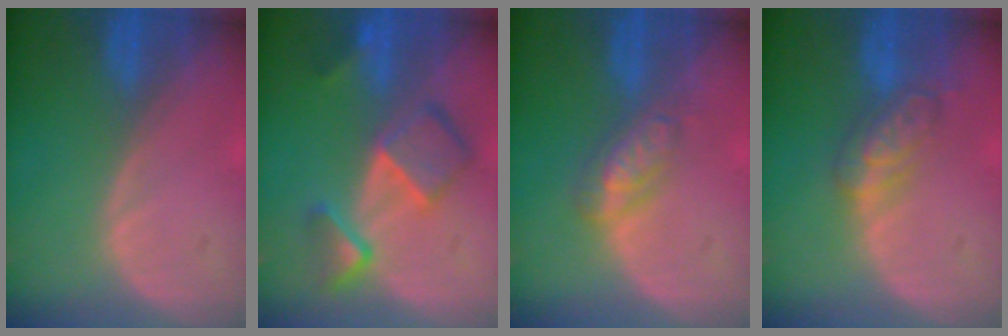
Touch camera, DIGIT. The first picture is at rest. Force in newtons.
{"total": 7.9, "press": 6.8, "slide": 3.9}
{"total": 4.6, "press": 4.3, "slide": 1.5}
{"total": 5.2, "press": 5.1, "slide": 1.0}